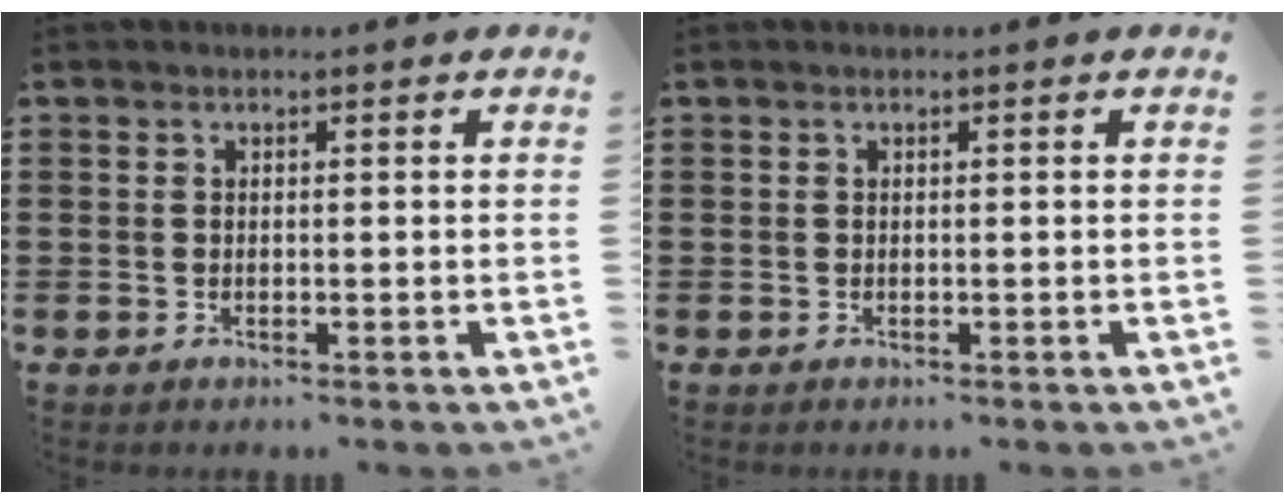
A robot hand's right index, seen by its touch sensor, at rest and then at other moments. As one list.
[{"total": 0.0}]